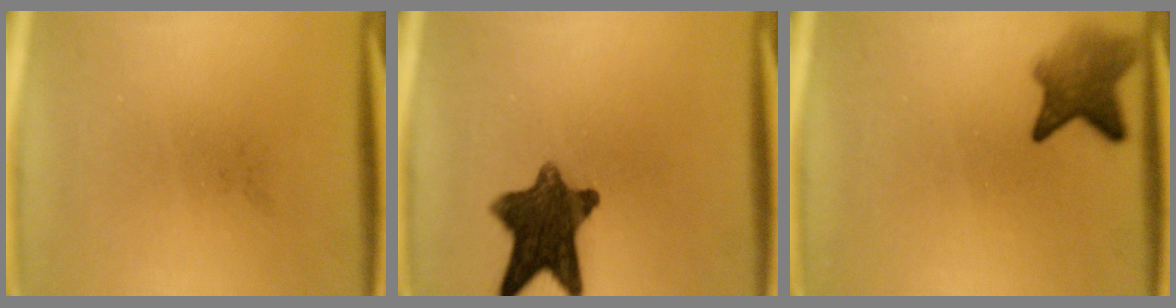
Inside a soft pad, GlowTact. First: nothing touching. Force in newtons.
{"total": 11.0}
{"total": 5.0}